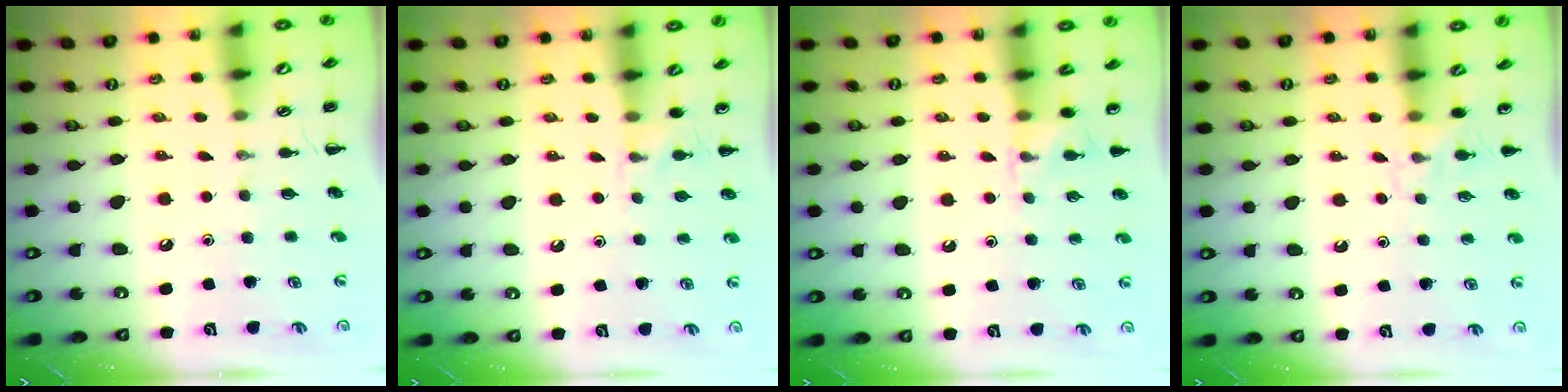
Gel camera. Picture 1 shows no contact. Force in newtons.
{"total": 5.3, "press": 5.0, "slide": 1.7}
{"total": 5.9, "press": 5.5, "slide": 2.0}
{"total": 4.6, "press": 4.3, "slide": 1.6}